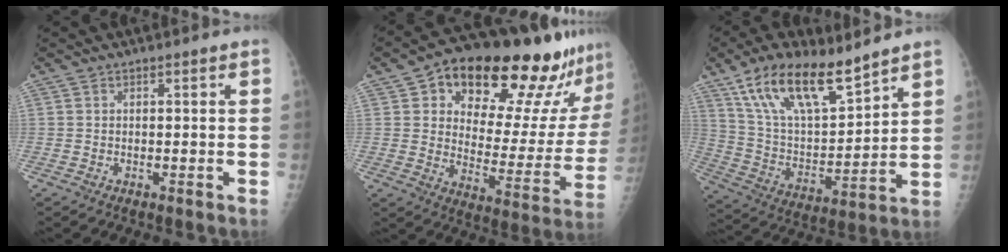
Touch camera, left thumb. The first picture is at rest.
{"total": 26.5, "force": [18.0, 10.2, 16.6], "torque": [-0.196, -0.061, 0.252]}
{"total": 18.5, "force": [12.8, 6.8, 11.5], "torque": [-0.177, -0.056, 0.245]}